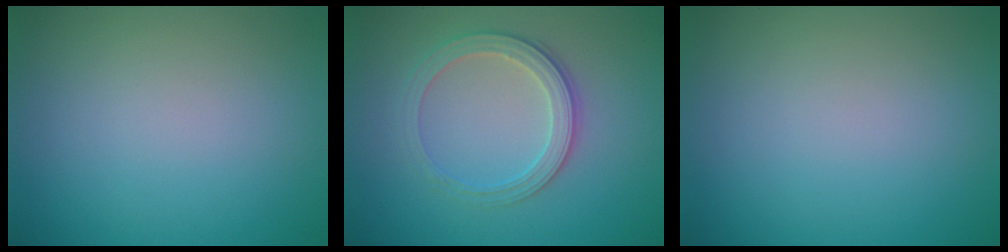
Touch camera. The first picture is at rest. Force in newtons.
{"total": 2.8, "press": 2.7, "slide": 0.7}
{"total": 0.0}